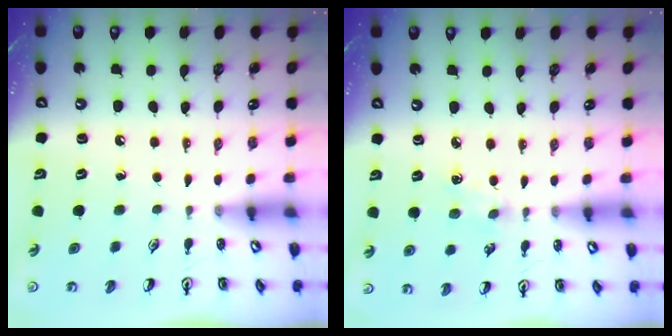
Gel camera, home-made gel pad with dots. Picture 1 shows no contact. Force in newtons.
{"total": 3.0, "press": 2.9, "slide": 0.4}